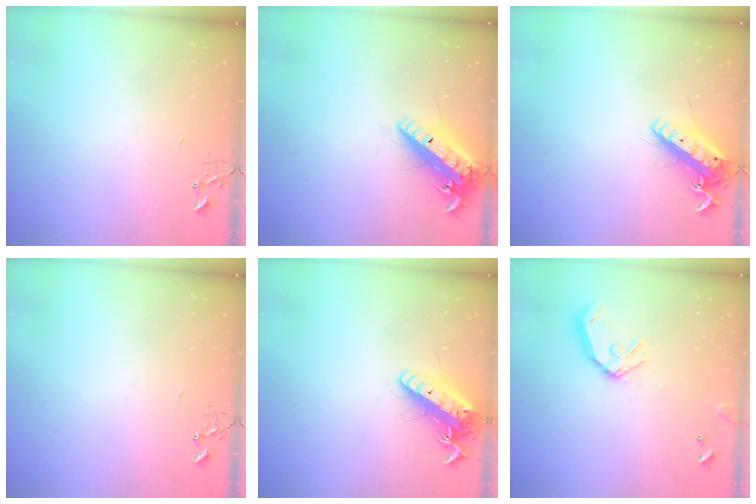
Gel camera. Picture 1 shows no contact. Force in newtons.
{"total": 17.1, "press": 16.8, "slide": 3.3}
{"total": 13.5, "press": 13.3, "slide": 2.3}
{"total": 0.0}
{"total": 16.0, "press": 15.7, "slide": 3.1}
{"total": 13.0, "press": 12.9, "slide": 1.9}